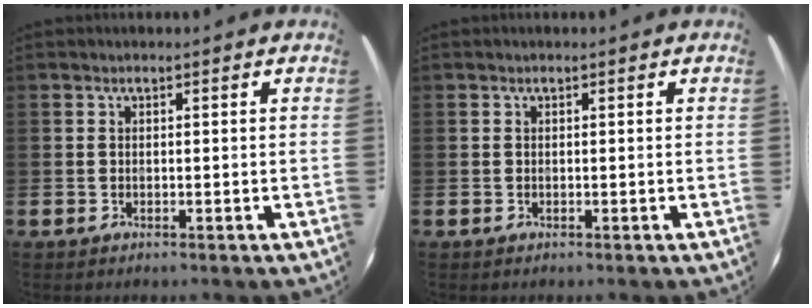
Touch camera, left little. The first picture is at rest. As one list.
[{"total": 0.0}]